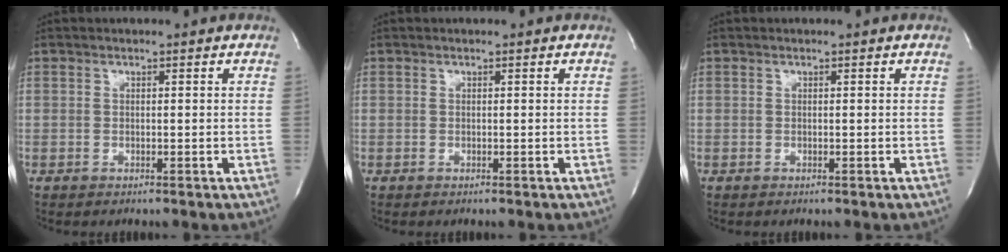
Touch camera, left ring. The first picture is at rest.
{"total": 0.0}
{"total": 0.0}